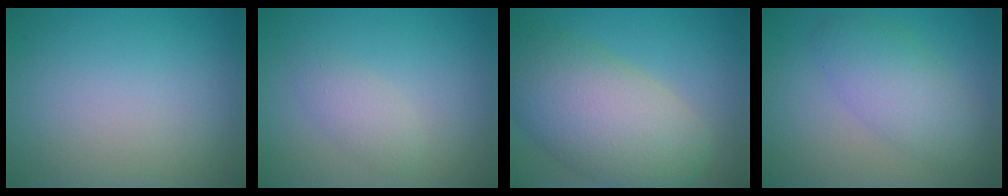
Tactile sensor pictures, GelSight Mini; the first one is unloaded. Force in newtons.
{"total": 1.9, "press": 1.9, "slide": 0.1}
{"total": 10.1, "press": 10.0, "slide": 0.7}
{"total": 4.4, "press": 4.4, "slide": 0.1}